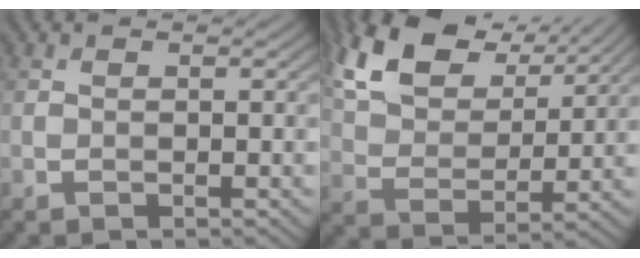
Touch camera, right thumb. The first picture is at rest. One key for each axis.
{"total": 12.7, "fx": 7.6, "fy": 6.7, "fz": 7.6, "tx": -0.183, "ty": 0.017, "tz": 0.142}